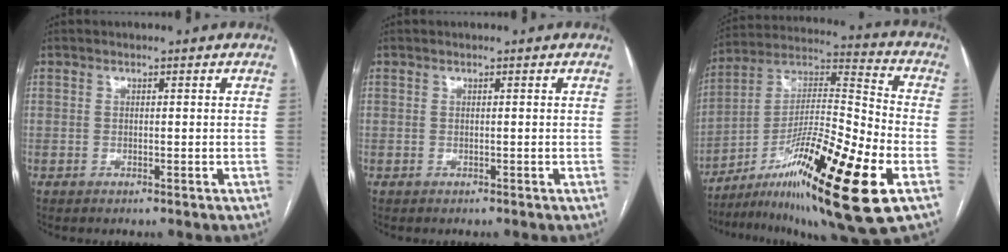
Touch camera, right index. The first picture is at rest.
{"total": 0.0}
{"total": 23.8, "force": [-11.0, 1.5, 21.1], "torque": [-0.347, -0.019, -0.183]}